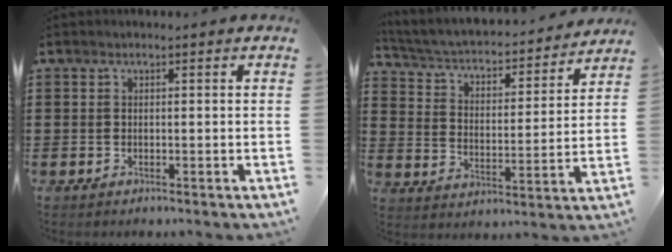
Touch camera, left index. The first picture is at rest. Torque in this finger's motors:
{"motor_torque": [2.14, 0.00, 0.44, 0.12]}